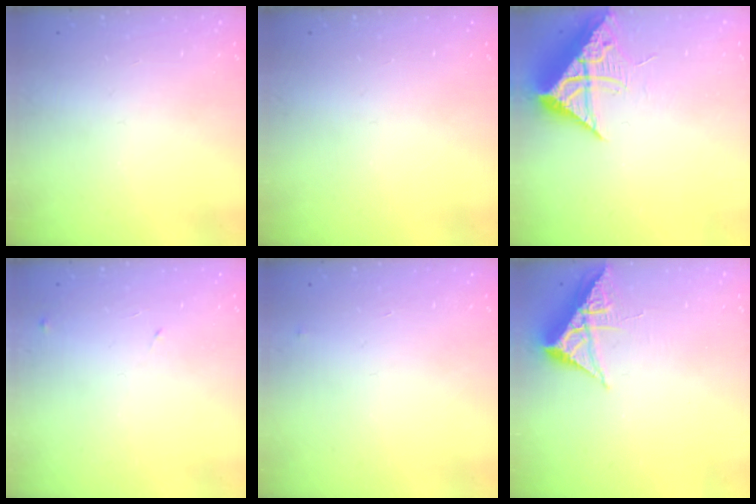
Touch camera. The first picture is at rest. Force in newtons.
{"total": 0.0}
{"total": 9.7, "press": 9.7, "slide": 1.0}
{"total": 8.1, "press": 8.1, "slide": 0.6}
{"total": 2.5, "press": 2.5, "slide": 0.4}
{"total": 6.1, "press": 6.0, "slide": 0.7}